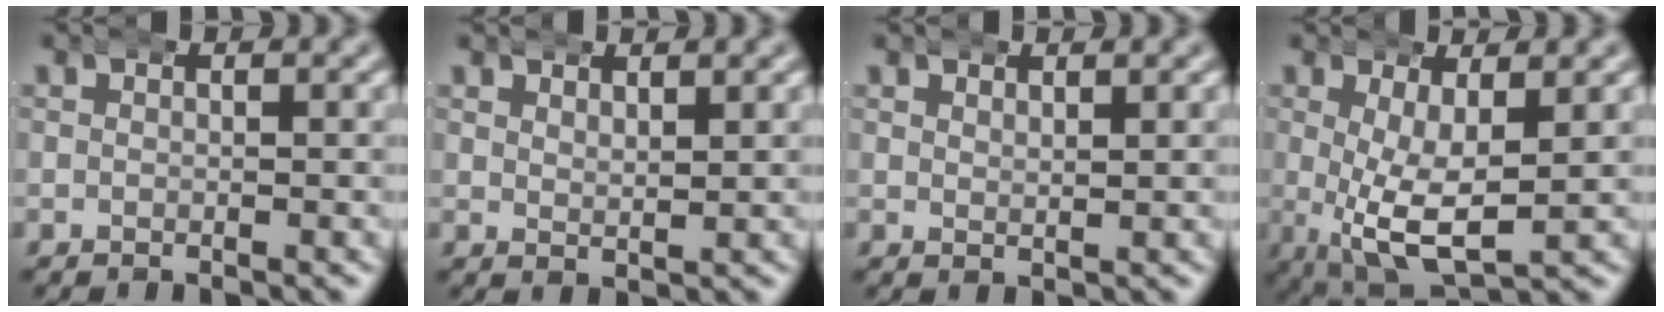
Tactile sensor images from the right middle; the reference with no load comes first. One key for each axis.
{"total": 1.4, "fx": 1.3, "fy": 0.1, "fz": 0.4, "tx": -0.008, "ty": -0.005, "tz": 0.028}
{"total": 1.0, "fx": 0.9, "fy": 0.1, "fz": 0.3, "tx": -0.003, "ty": -0.003, "tz": 0.021}
{"total": 7.6, "fx": -0.6, "fy": 3.8, "fz": 6.6, "tx": -0.130, "ty": -0.032, "tz": 0.013}